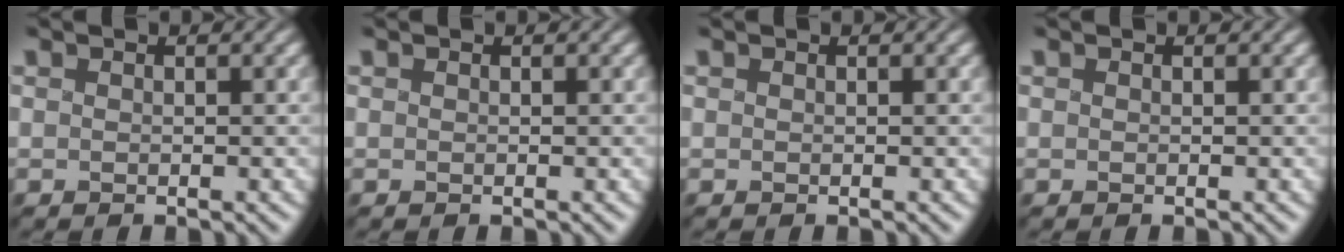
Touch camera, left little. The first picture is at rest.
{"total": 0.0}
{"total": 0.0}
{"total": 0.0}